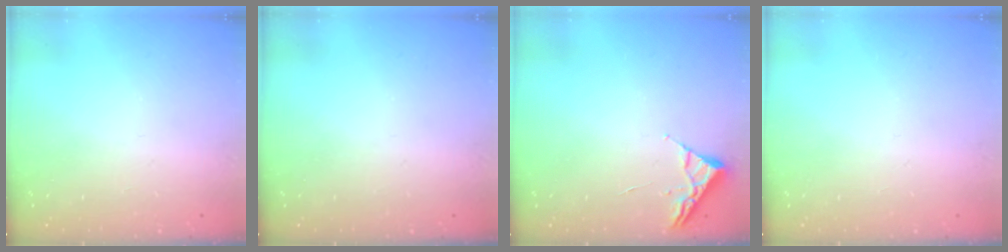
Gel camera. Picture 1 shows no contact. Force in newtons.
{"total": 0.0}
{"total": 2.6, "press": 2.6, "slide": 0.3}
{"total": 0.0}